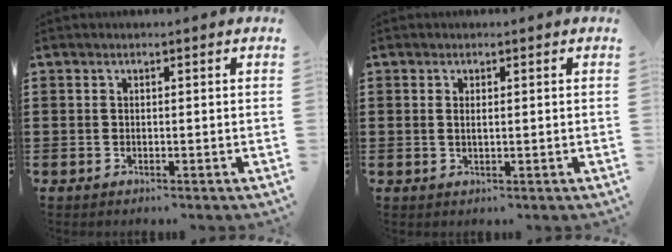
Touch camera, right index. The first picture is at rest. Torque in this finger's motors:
{"motor_torque": [-0.33, 0.13, -0.06, -0.01]}